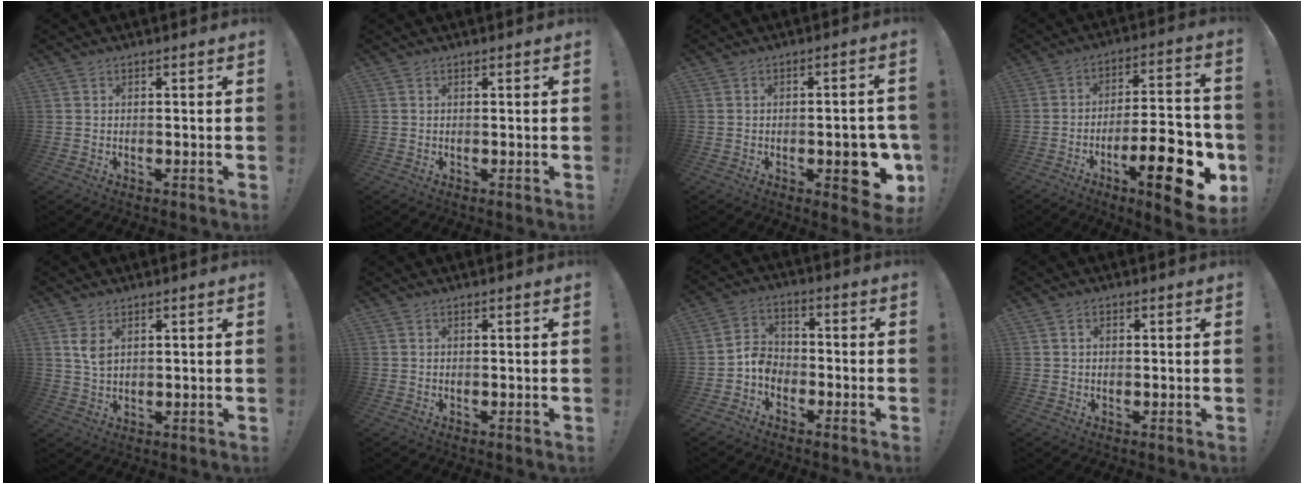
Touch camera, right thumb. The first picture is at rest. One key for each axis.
{"total": 0.0}
{"total": 10.8, "fx": -3.3, "fy": 4.3, "fz": 9.3, "tx": -0.090, "ty": 0.001, "tz": -0.047}
{"total": 20.4, "fx": -8.5, "fy": 6.5, "fz": 17.4, "tx": -0.236, "ty": 0.047, "tz": -0.122}
{"total": 4.4, "fx": 1.9, "fy": 2.3, "fz": 3.2, "tx": -0.045, "ty": -0.009, "tz": 0.032}
{"total": 0.0}
{"total": 6.8, "fx": -3.9, "fy": 4.8, "fz": 2.8, "tx": -0.056, "ty": 0.031, "tz": -0.070}
{"total": 1.1, "fx": 0.2, "fy": 1.0, "fz": 0.5, "tx": -0.004, "ty": 0.002, "tz": 0.002}